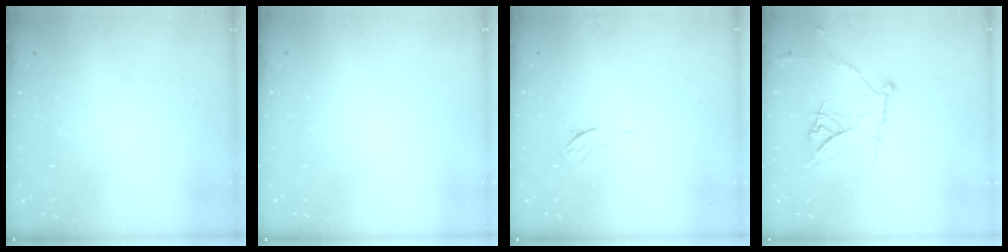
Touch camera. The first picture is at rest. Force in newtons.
{"total": 0.0}
{"total": 4.2, "press": 3.9, "slide": 1.6}
{"total": 14.2, "press": 14.2, "slide": 1.2}